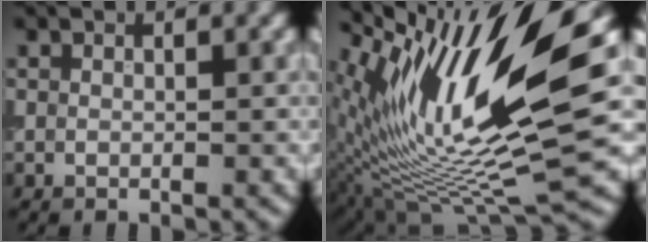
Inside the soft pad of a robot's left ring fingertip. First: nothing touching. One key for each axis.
{"total": 15.1, "fx": 4.5, "fy": 3.8, "fz": 13.9, "tx": -0.250, "ty": 0.002, "tz": 0.081}